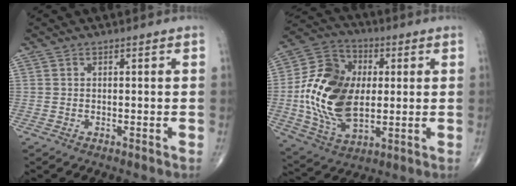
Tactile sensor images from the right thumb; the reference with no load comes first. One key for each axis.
{"total": 20.2, "fx": 0.7, "fy": 13.0, "fz": 15.4, "tx": -0.277, "ty": 0.002, "tz": 0.015}